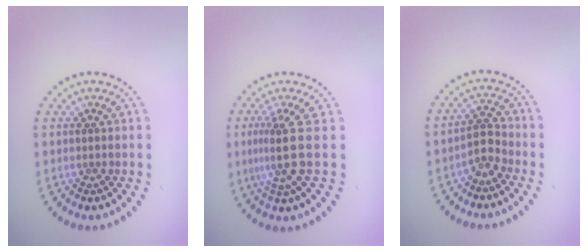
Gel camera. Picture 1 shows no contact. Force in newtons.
{"total": 3.5, "press": 2.7, "slide": 2.3}
{"total": 2.1, "press": 1.8, "slide": 1.2}